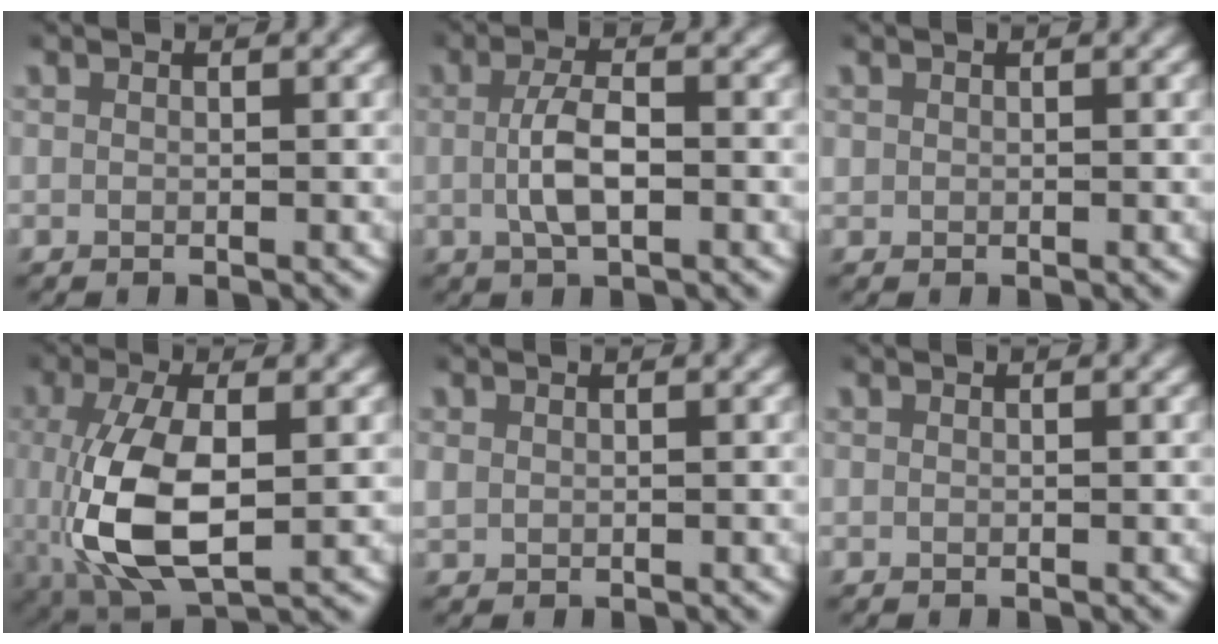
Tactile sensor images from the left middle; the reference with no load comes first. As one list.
[{"total": 3.0, "force": [-0.4, 0.9, 2.9], "torque": [-0.059, 0.002, -0.009]}, {"total": 0.7, "force": [0.1, 0.7, 0.0], "torque": [-0.009, -0.003, 0.004]}, {"total": 8.7, "force": [-0.7, 4.2, 7.6], "torque": [-0.182, -0.023, 0.007]}, {"total": 1.0, "force": [0.2, 0.9, 0.4], "torque": [-0.020, 0.000, 0.007]}, {"total": 0.0}]